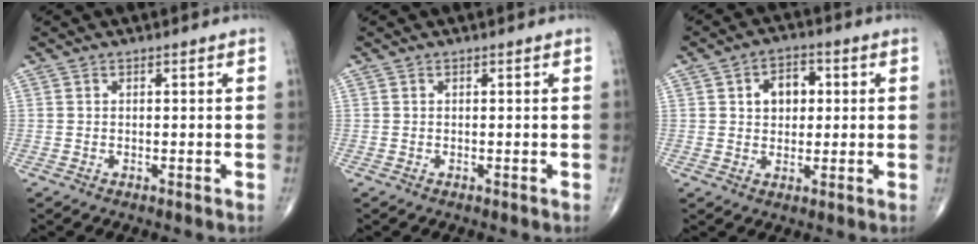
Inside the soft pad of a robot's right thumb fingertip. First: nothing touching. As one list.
[{"total": 0.0}, {"total": 6.5, "force": [1.4, 4.7, 4.4], "torque": [-0.040, 0.007, 0.017]}]